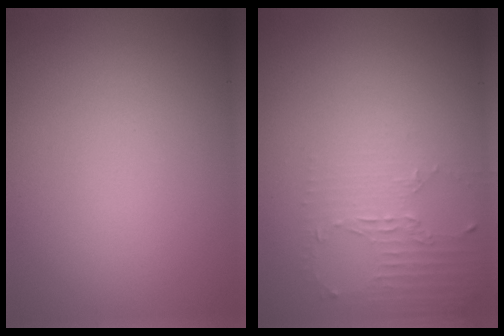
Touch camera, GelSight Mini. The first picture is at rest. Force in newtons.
{"total": 2.0, "press": 1.5, "slide": 1.4}